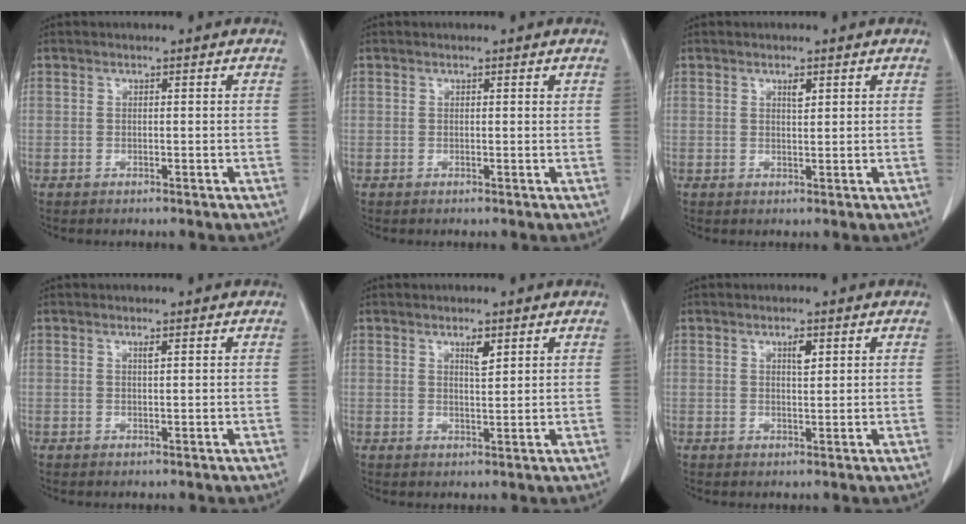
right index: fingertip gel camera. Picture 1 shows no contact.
{"total": 0.0}
{"total": 1.3, "force": [0.7, 0.4, 1.0], "torque": [-0.017, -0.003, 0.013]}
{"total": 0.6, "force": [0.3, 0.0, 0.5], "torque": [-0.011, -0.001, 0.007]}
{"total": 2.2, "force": [1.3, 0.5, 1.7], "torque": [-0.031, -0.003, 0.024]}
{"total": 1.9, "force": [0.9, 0.5, 1.6], "torque": [-0.027, -0.002, 0.015]}